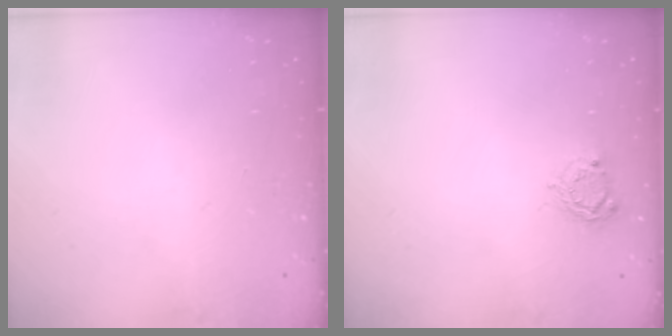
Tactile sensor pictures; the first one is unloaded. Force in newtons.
{"total": 4.8, "press": 4.8, "slide": 0.3}